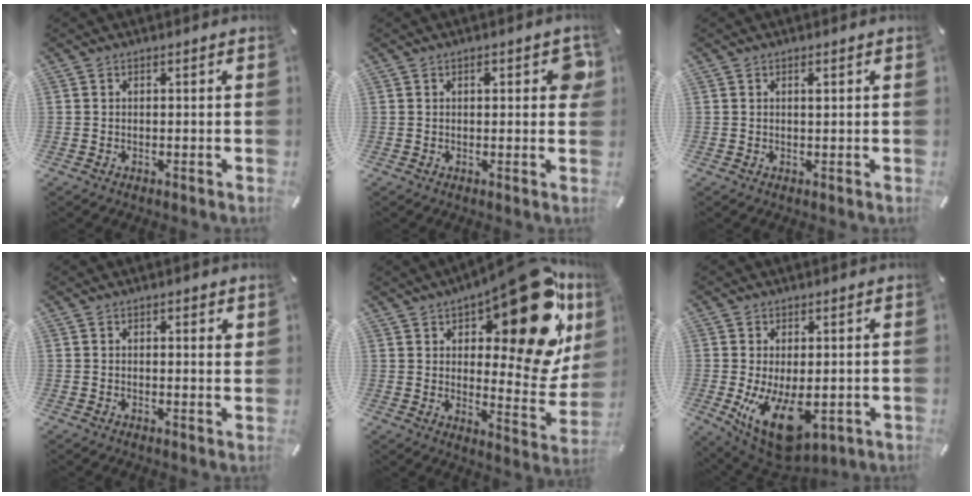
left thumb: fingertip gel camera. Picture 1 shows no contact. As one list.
[{"total": 3.7, "force": [1.1, 1.5, 3.2], "torque": [-0.035, -0.005, 0.010]}, {"total": 0.7, "force": [0.3, 0.2, 0.6], "torque": [-0.013, 0.001, 0.005]}, {"total": 1.5, "force": [0.9, 0.6, 1.1], "torque": [-0.006, -0.005, 0.012]}, {"total": 27.7, "force": [14.2, 12.1, 20.5], "torque": [-0.253, -0.096, 0.236]}, {"total": 12.3, "force": [-1.9, 6.5, 10.2], "torque": [-0.166, -0.013, -0.023]}]